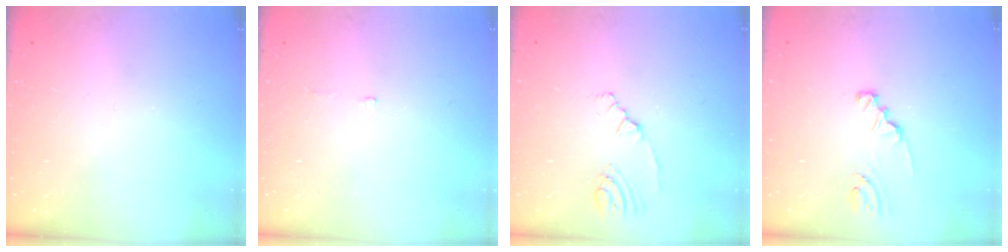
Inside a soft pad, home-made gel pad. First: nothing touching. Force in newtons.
{"total": 1.6, "press": 1.5, "slide": 0.3}
{"total": 2.4, "press": 2.2, "slide": 1.1}
{"total": 2.2, "press": 2.2, "slide": 0.2}